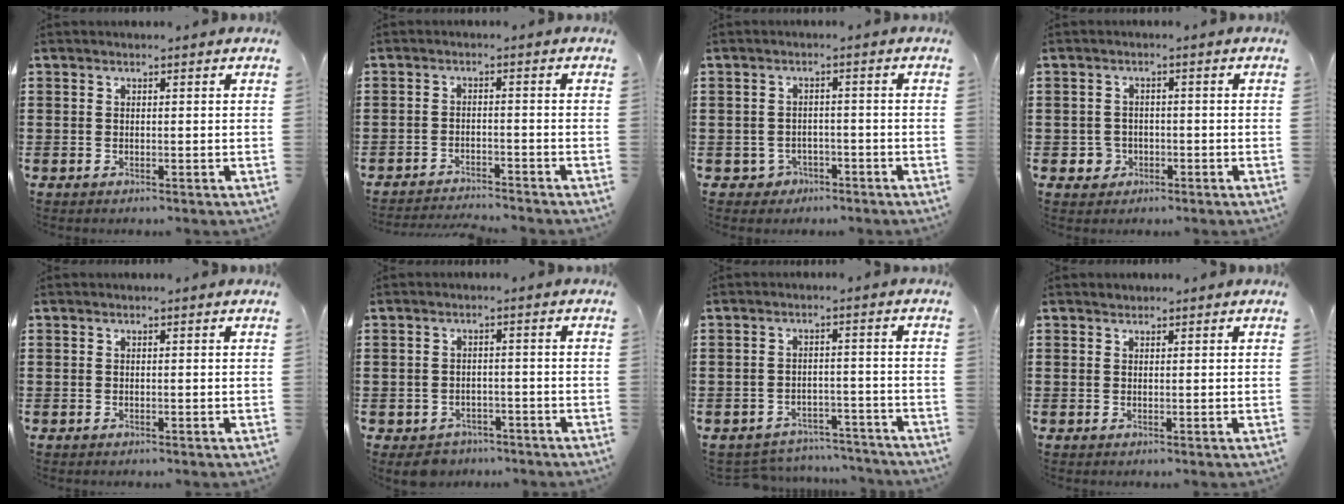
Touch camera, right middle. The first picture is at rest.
{"total": 2.6, "force": [-2.6, 0.0, 0.1], "torque": [-0.006, -0.001, -0.056]}
{"total": 2.1, "force": [-1.6, 1.3, 0.2], "torque": [-0.012, 0.001, -0.038]}
{"total": 2.2, "force": [-0.9, 1.9, 0.5], "torque": [-0.015, 0.003, -0.021]}
{"total": 0.0}
{"total": 2.6, "force": [-2.4, 1.0, 0.0], "torque": [-0.009, 0.002, -0.053]}
{"total": 3.8, "force": [-3.7, 0.6, 0.0], "torque": [-0.007, 0.004, -0.079]}
{"total": 0.8, "force": [0.7, 0.3, -0.1], "torque": [0.002, 0.002, 0.013]}